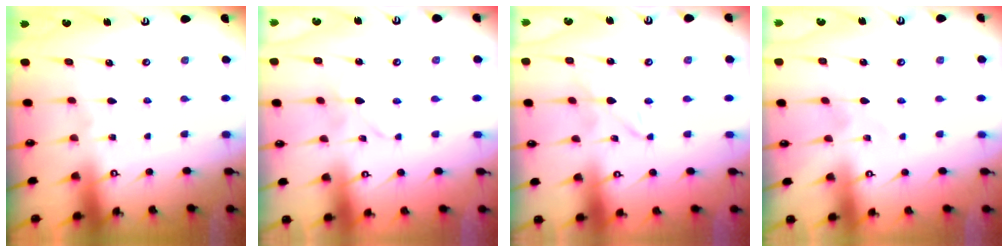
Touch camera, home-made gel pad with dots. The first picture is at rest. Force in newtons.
{"total": 2.1, "press": 2.1, "slide": 0.2}
{"total": 1.2, "press": 1.2, "slide": 0.1}
{"total": 1.4, "press": 1.4, "slide": 0.1}